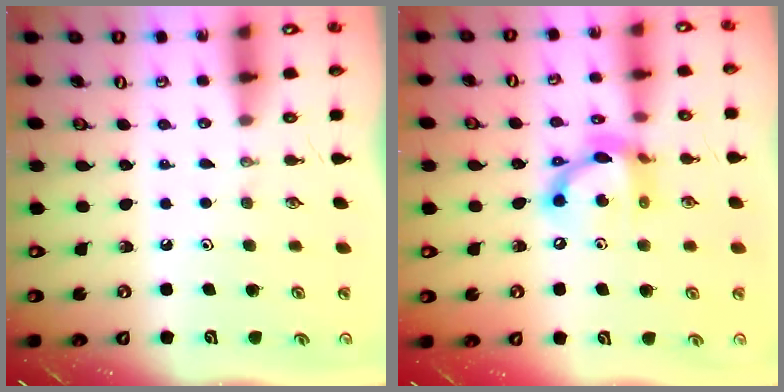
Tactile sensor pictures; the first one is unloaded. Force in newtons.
{"total": 13.2, "press": 13.2, "slide": 0.4}